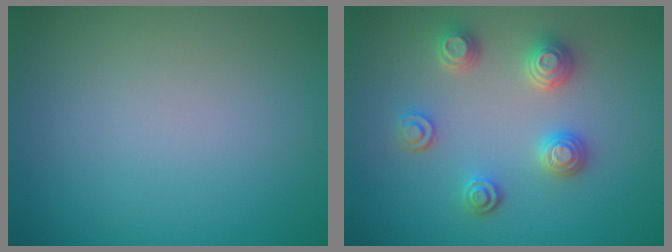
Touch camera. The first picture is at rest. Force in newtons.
{"total": 3.5, "press": 3.2, "slide": 1.5}